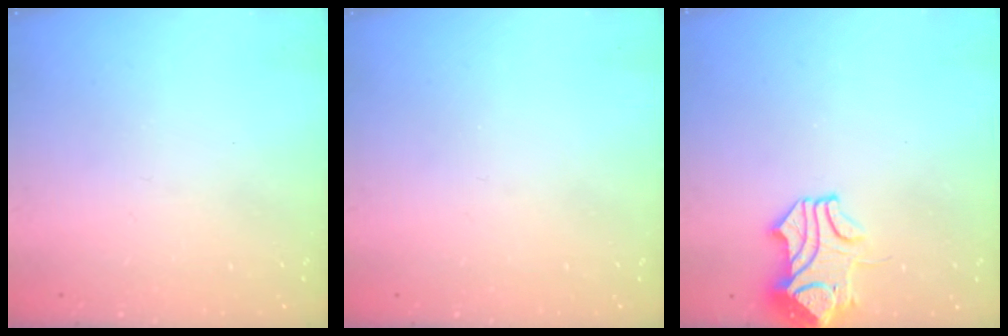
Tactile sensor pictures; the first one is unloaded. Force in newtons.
{"total": 0.0}
{"total": 2.0, "press": 1.9, "slide": 0.6}